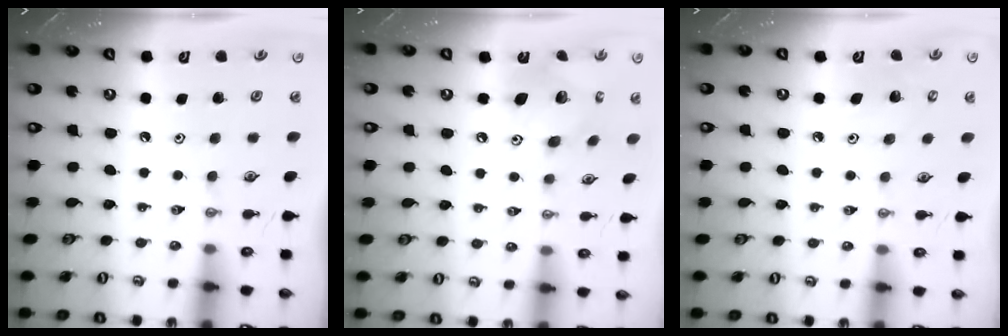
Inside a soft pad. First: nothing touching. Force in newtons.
{"total": 13.0, "press": 13.0, "slide": 1.2}
{"total": 4.6, "press": 4.6, "slide": 0.3}